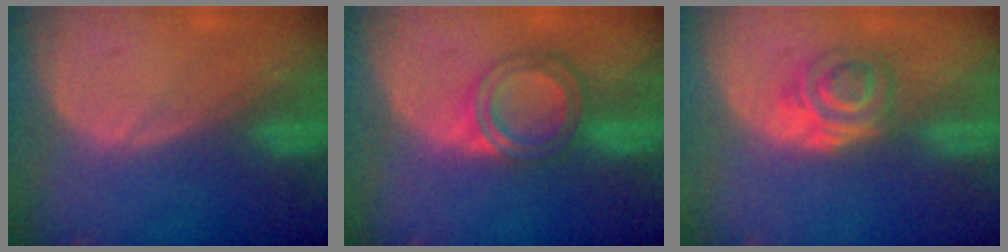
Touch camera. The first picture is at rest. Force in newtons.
{"total": 5.8, "press": 5.4, "slide": 2.3}
{"total": 6.2, "press": 5.1, "slide": 3.6}